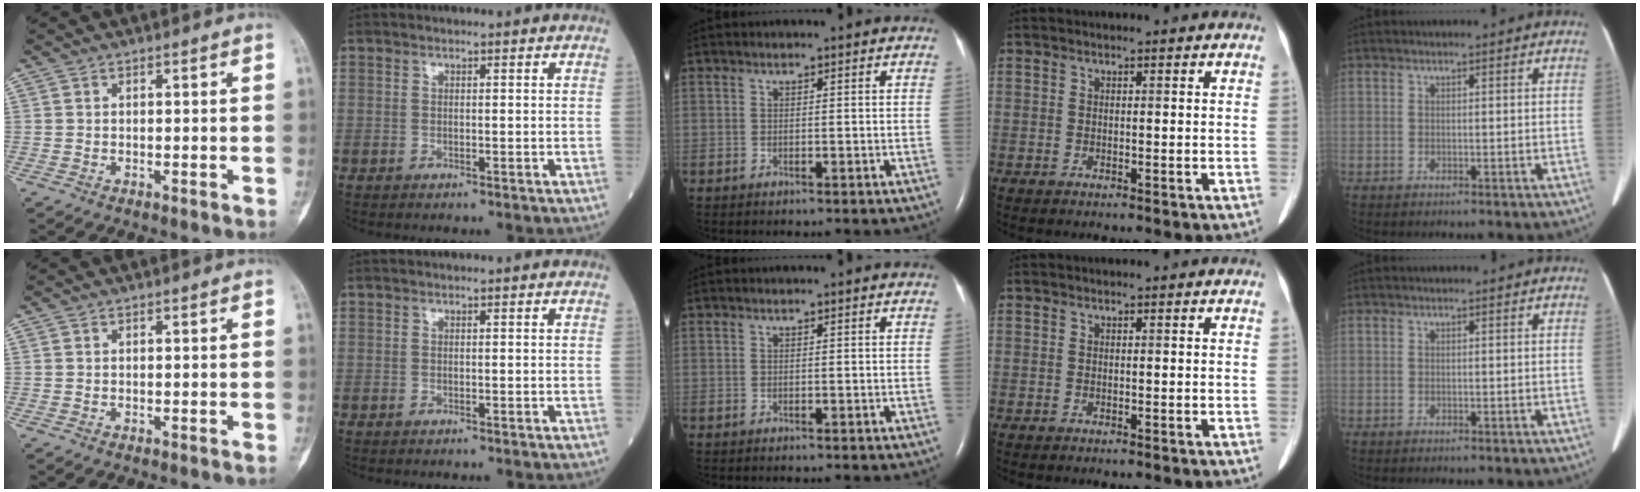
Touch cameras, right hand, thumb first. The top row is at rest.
{}